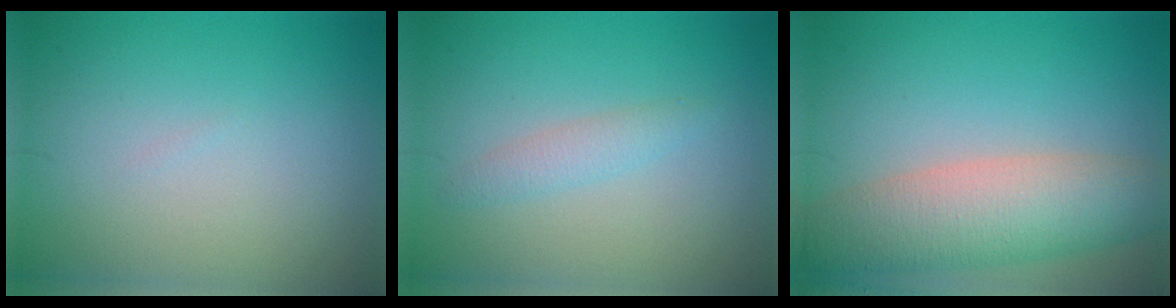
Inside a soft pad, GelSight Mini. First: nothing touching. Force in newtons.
{"total": 1.5, "press": 1.5, "slide": 0.1}
{"total": 7.1, "press": 7.0, "slide": 0.7}